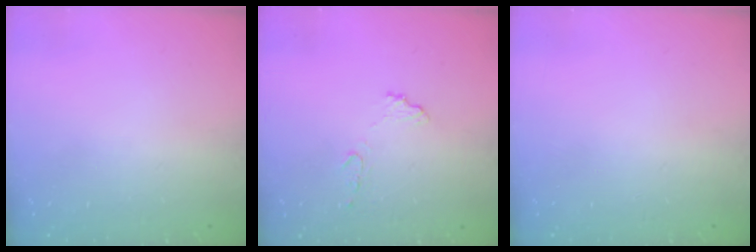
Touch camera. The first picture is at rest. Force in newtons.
{"total": 9.2, "press": 9.2, "slide": 0.5}
{"total": 0.0}